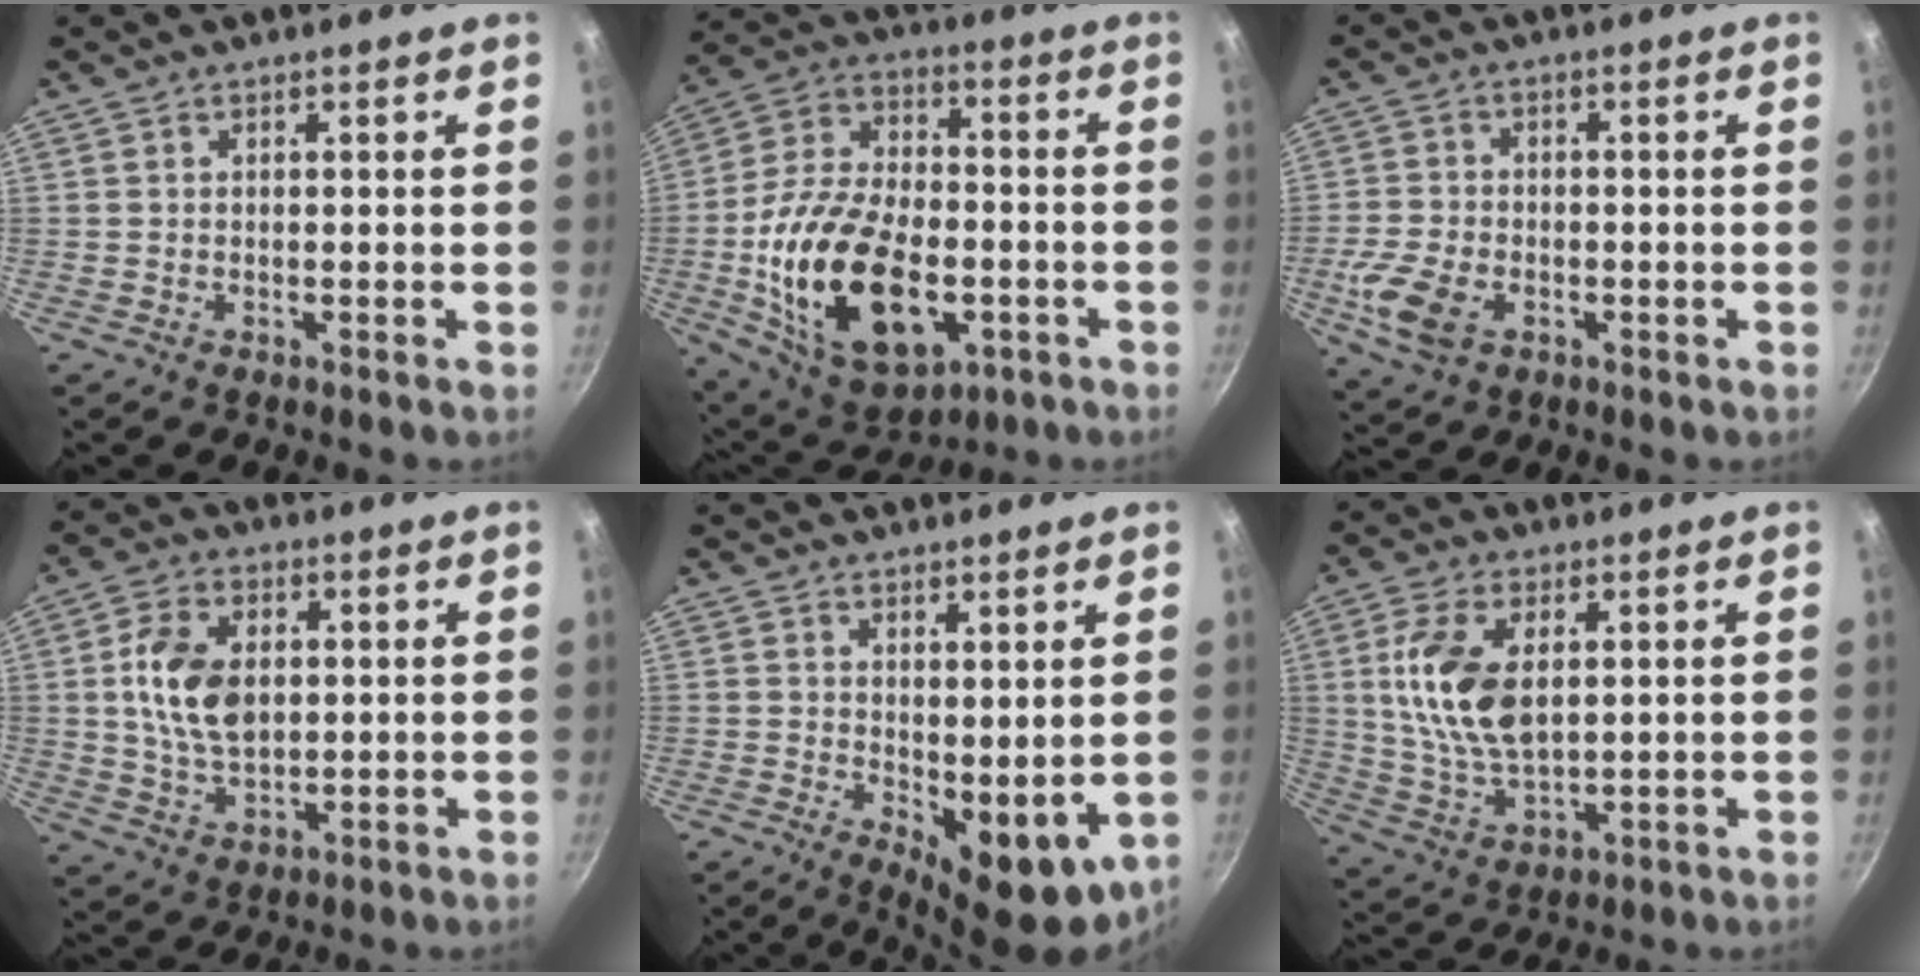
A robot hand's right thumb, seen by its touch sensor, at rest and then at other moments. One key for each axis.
{"total": 25.2, "fx": -5.7, "fy": 14.8, "fz": 19.5, "tx": -0.343, "ty": 0.025, "tz": -0.085}
{"total": 9.1, "fx": -2.9, "fy": 6.1, "fz": 6.1, "tx": -0.124, "ty": 0.008, "tz": -0.052}
{"total": 11.0, "fx": 1.5, "fy": 7.1, "fz": 8.3, "tx": -0.139, "ty": -0.002, "tz": 0.027}
{"total": 9.6, "fx": 0.6, "fy": 4.6, "fz": 8.4, "tx": -0.095, "ty": -0.019, "tz": 0.022}
{"total": 13.3, "fx": 2.7, "fy": 7.3, "fz": 10.8, "tx": -0.203, "ty": -0.015, "tz": 0.058}